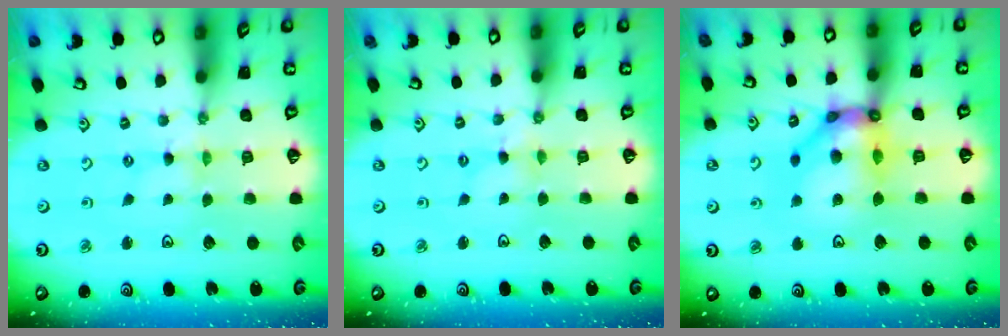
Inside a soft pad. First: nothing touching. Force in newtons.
{"total": 1.9, "press": 1.9, "slide": 0.3}
{"total": 14.6, "press": 14.4, "slide": 2.0}